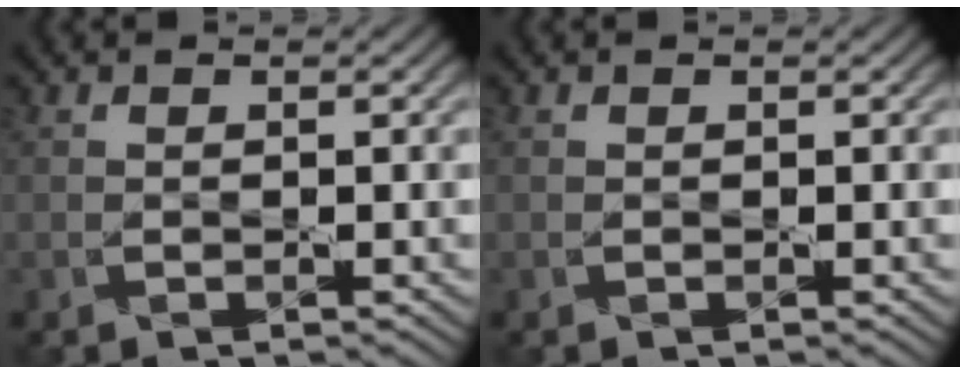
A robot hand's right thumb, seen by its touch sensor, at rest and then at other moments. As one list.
[{"total": 0.0}]